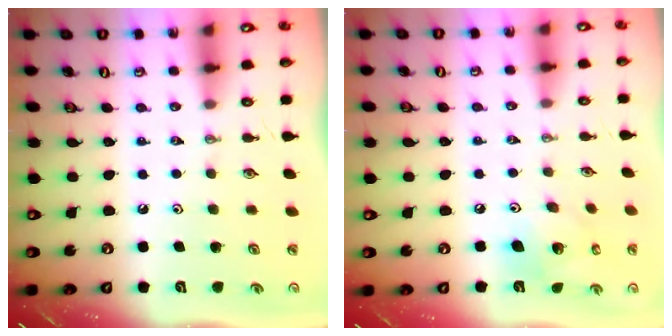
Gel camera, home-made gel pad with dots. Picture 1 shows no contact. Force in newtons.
{"total": 12.1, "press": 11.7, "slide": 3.0}